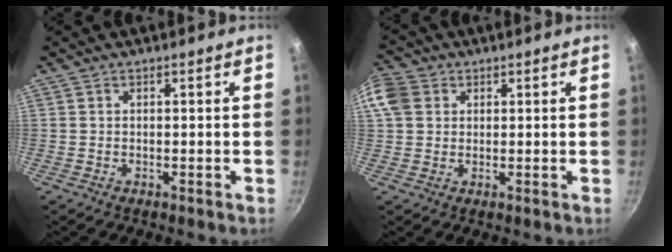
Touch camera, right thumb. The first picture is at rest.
{"total": 6.6, "force": [1.9, 5.5, 3.2], "torque": [-0.052, 0.004, 0.025]}